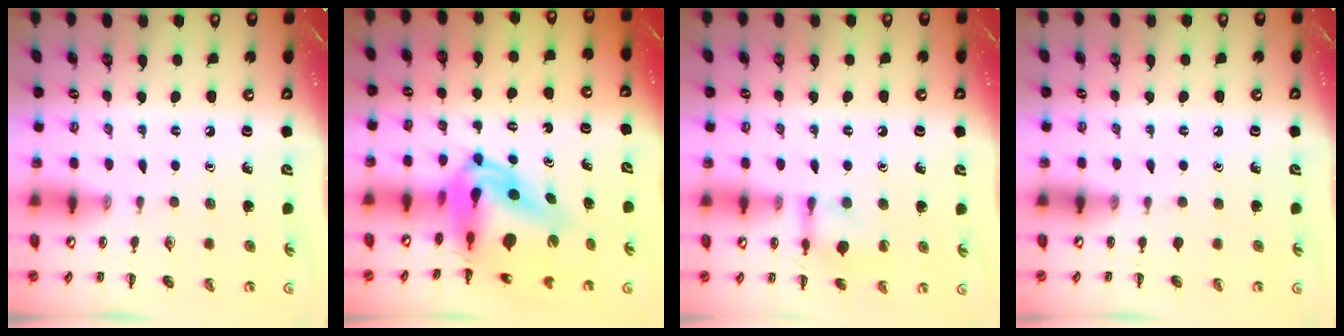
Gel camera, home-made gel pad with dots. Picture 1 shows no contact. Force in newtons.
{"total": 10.0, "press": 9.5, "slide": 3.2}
{"total": 11.4, "press": 11.3, "slide": 1.5}
{"total": 0.0}